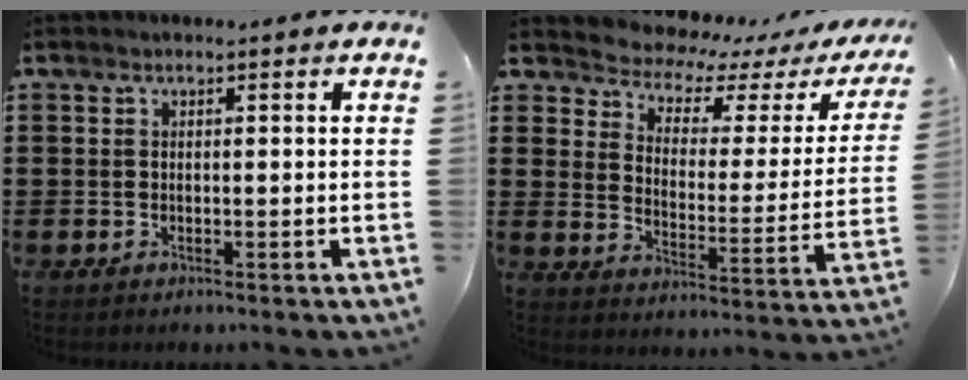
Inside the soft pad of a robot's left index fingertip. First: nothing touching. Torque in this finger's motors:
{"motor_torque": [2.14, 0.00, 0.14, -0.08]}